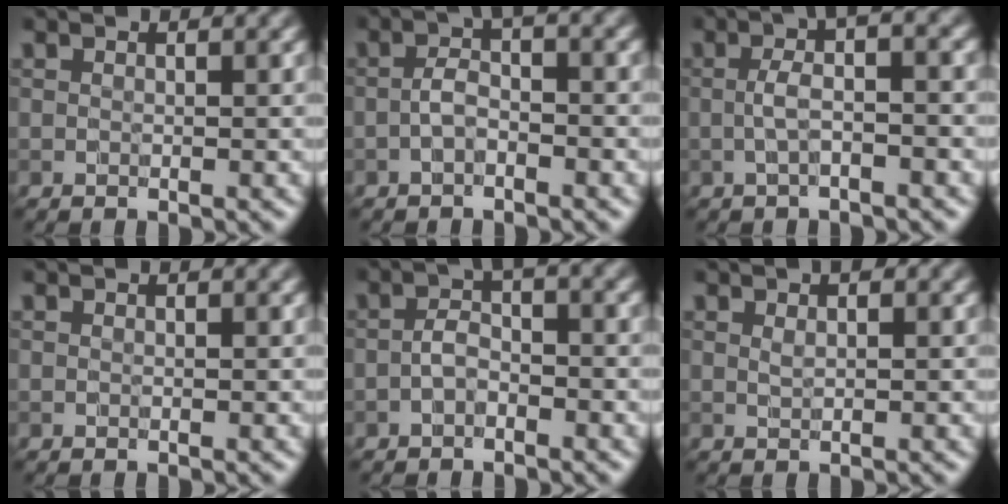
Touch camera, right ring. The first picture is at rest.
{"total": 1.9, "force": [-0.7, 0.6, 1.6], "torque": [-0.033, 0.007, -0.019]}
{"total": 3.2, "force": [-0.1, 0.6, 3.2], "torque": [-0.059, 0.013, -0.006]}
{"total": 0.0}
{"total": 1.6, "force": [-0.8, 0.6, 1.3], "torque": [-0.024, 0.005, -0.021]}
{"total": 0.9, "force": [0.5, 0.3, 0.6], "torque": [-0.009, 0.001, 0.009]}